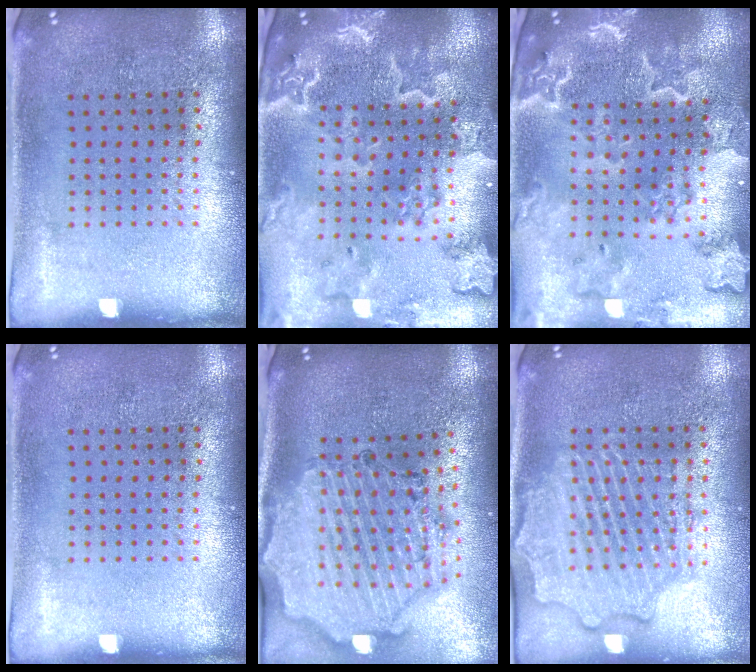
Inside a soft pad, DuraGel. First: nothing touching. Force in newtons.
{"total": 3.9, "press": 3.3, "slide": 2.1}
{"total": 3.7, "press": 3.2, "slide": 1.9}
{"total": 0.0}
{"total": 2.7, "press": 2.5, "slide": 1.1}
{"total": 2.3, "press": 2.3, "slide": 0.3}